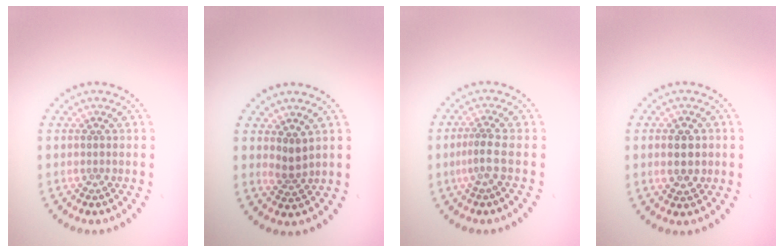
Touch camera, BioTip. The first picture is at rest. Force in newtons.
{"total": 1.7, "press": 1.3, "slide": 1.0}
{"total": 1.7, "press": 1.2, "slide": 1.3}
{"total": 2.6, "press": 2.6, "slide": 0.1}